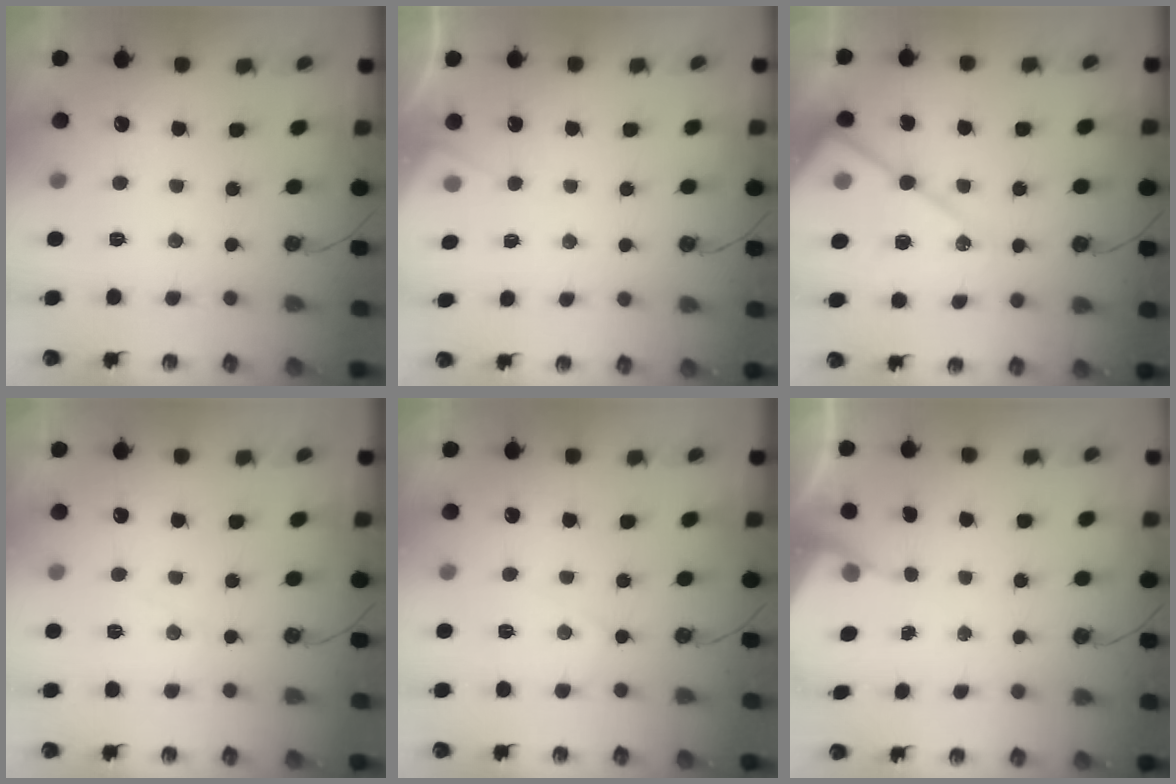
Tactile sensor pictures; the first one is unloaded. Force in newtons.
{"total": 4.0, "press": 3.9, "slide": 0.6}
{"total": 16.4, "press": 16.4, "slide": 1.4}
{"total": 5.9, "press": 5.9, "slide": 0.8}
{"total": 4.8, "press": 4.8, "slide": 0.5}
{"total": 3.3, "press": 3.3, "slide": 0.6}